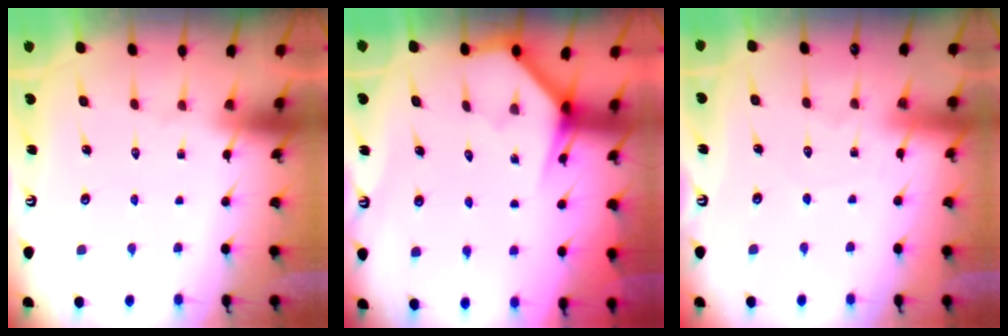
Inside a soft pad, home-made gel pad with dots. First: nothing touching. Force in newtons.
{"total": 3.9, "press": 3.9, "slide": 0.3}
{"total": 3.3, "press": 3.2, "slide": 0.4}